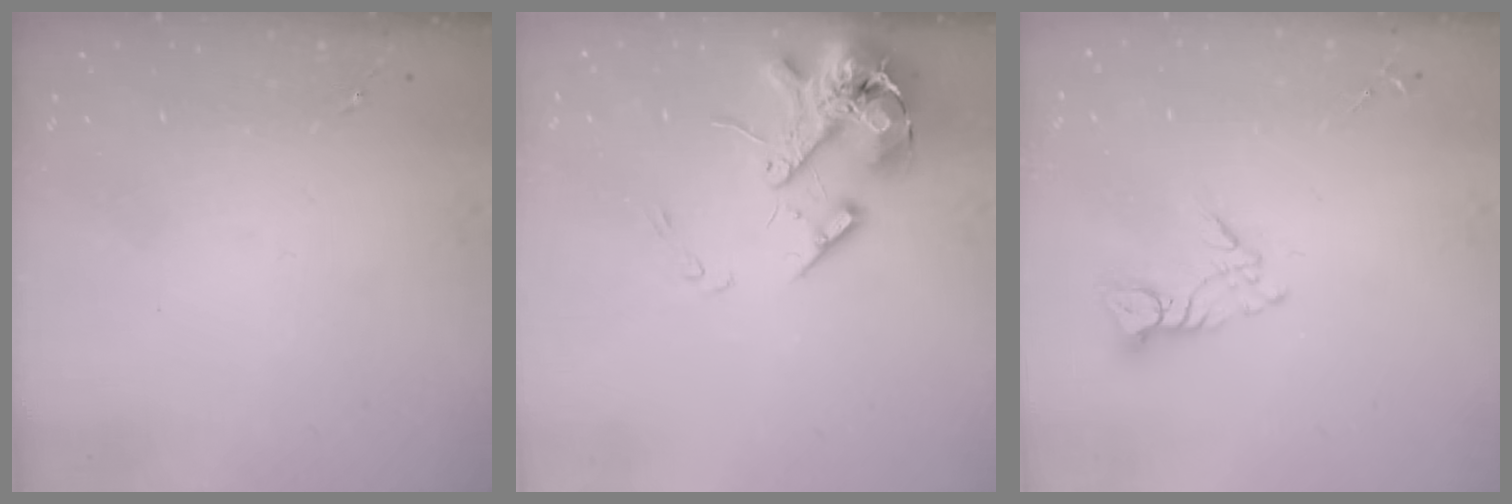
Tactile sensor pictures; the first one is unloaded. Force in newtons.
{"total": 15.3, "press": 15.1, "slide": 2.6}
{"total": 8.4, "press": 8.4, "slide": 0.9}